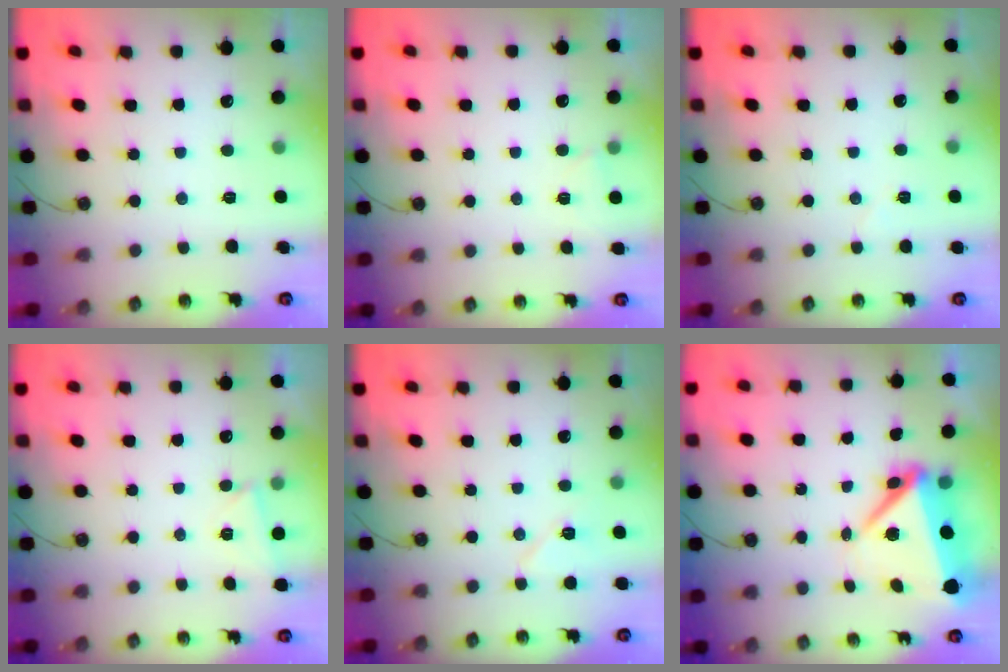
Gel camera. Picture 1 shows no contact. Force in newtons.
{"total": 1.8, "press": 1.6, "slide": 0.8}
{"total": 3.8, "press": 3.4, "slide": 1.7}
{"total": 2.6, "press": 2.5, "slide": 0.3}
{"total": 7.0, "press": 6.9, "slide": 1.2}
{"total": 10.2, "press": 10.1, "slide": 1.0}